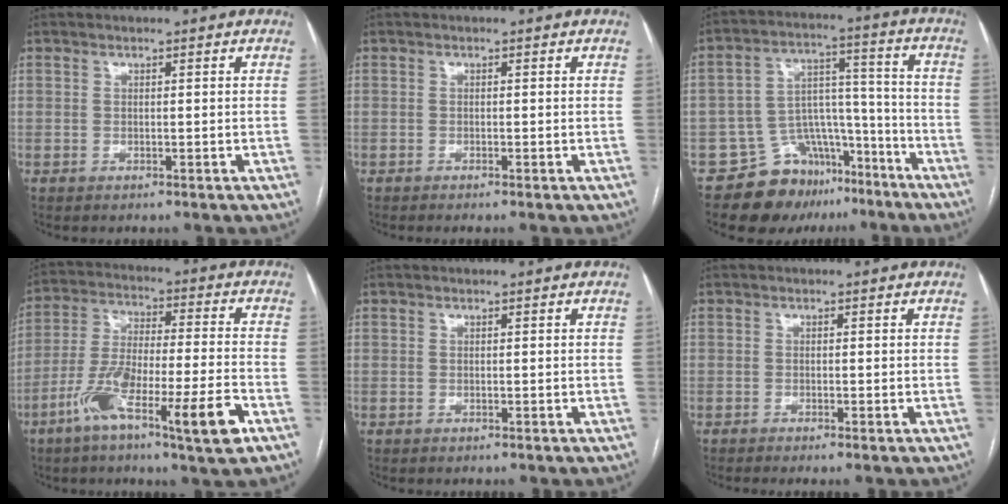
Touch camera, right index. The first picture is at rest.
{"total": 0.7, "force": [-0.5, -0.2, 0.4], "torque": [-0.010, 0.002, -0.010]}
{"total": 12.1, "force": [-9.1, 7.4, 2.8], "torque": [-0.029, 0.077, -0.141]}
{"total": 14.6, "force": [-7.4, 1.2, 12.5], "torque": [-0.233, -0.007, -0.130]}
{"total": 0.0}
{"total": 1.3, "force": [-0.9, -0.2, 0.9], "torque": [-0.019, -0.001, -0.017]}